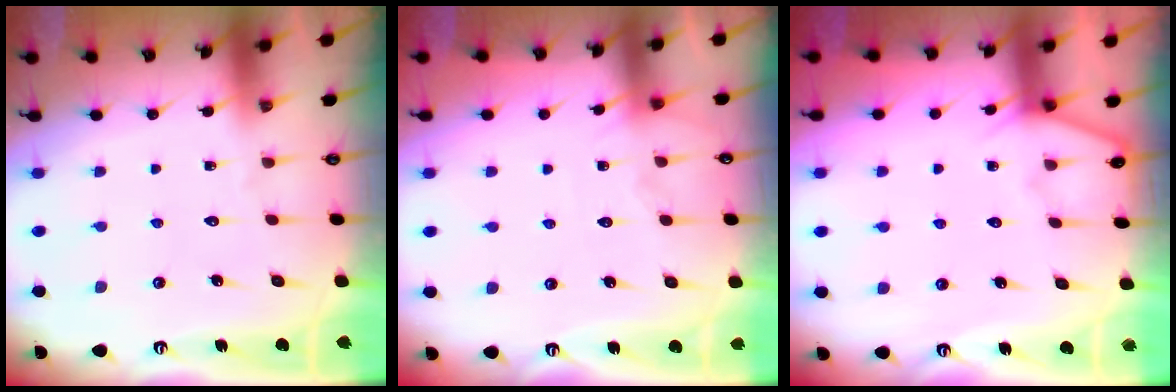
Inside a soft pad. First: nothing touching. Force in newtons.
{"total": 5.3, "press": 5.3, "slide": 0.7}
{"total": 4.4, "press": 4.3, "slide": 0.7}